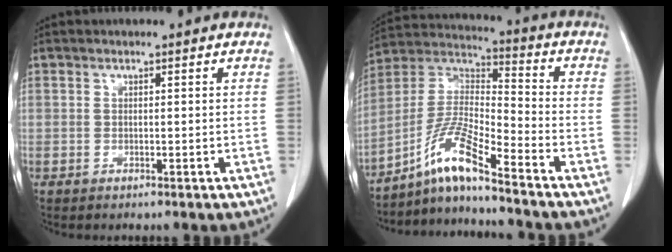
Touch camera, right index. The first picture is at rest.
{"total": 10.2, "force": [-7.7, -0.5, 6.7], "torque": [-0.145, 0.006, -0.147]}